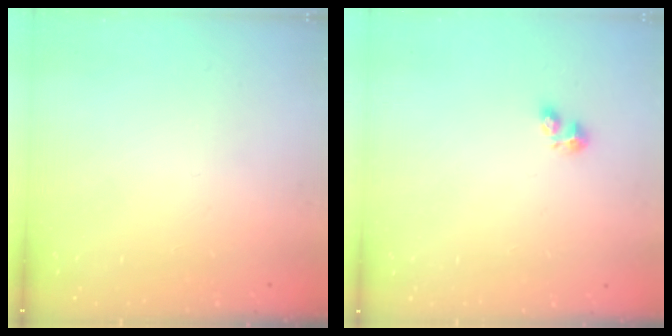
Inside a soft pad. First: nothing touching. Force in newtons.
{"total": 2.7, "press": 2.6, "slide": 0.6}